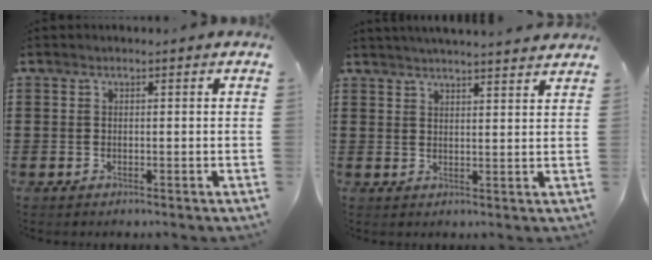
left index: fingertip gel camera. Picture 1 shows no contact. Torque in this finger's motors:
{"motor_torque": [0.88, -0.24, 0.55, 0.12]}